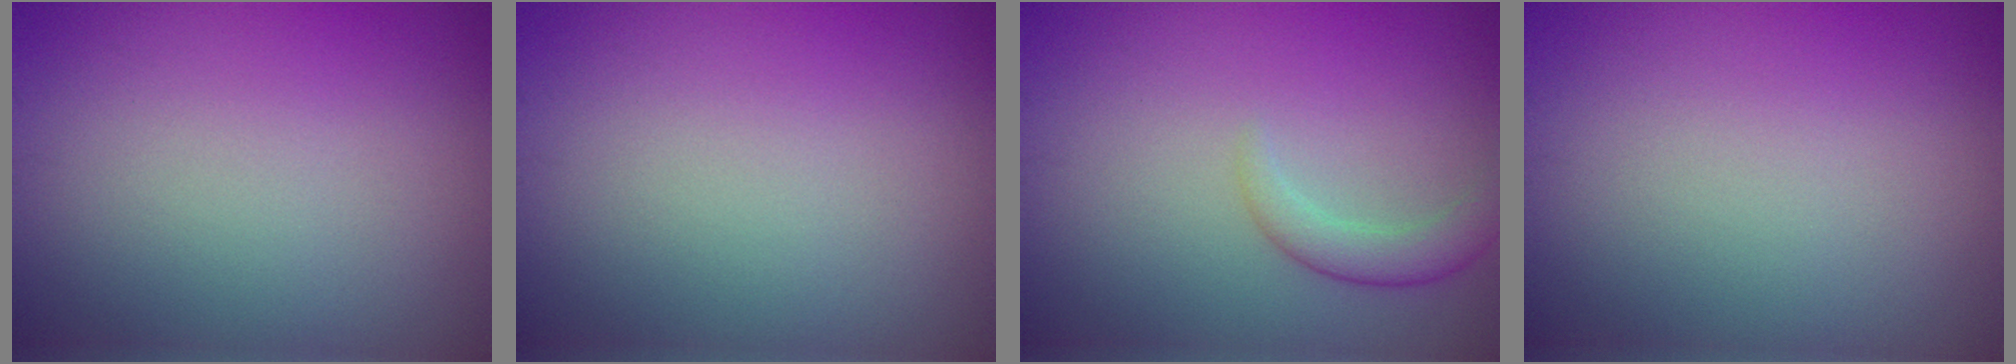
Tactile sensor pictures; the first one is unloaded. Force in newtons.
{"total": 0.0}
{"total": 2.3, "press": 2.3, "slide": 0.1}
{"total": 0.0}